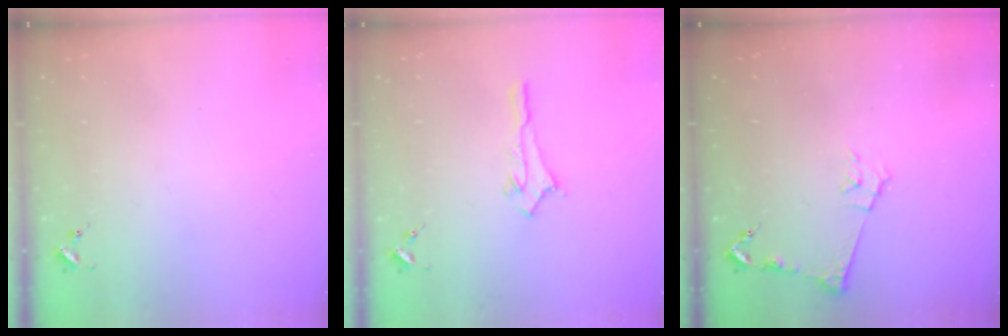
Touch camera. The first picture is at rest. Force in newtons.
{"total": 3.7, "press": 3.7, "slide": 0.2}
{"total": 8.3, "press": 8.3, "slide": 0.8}